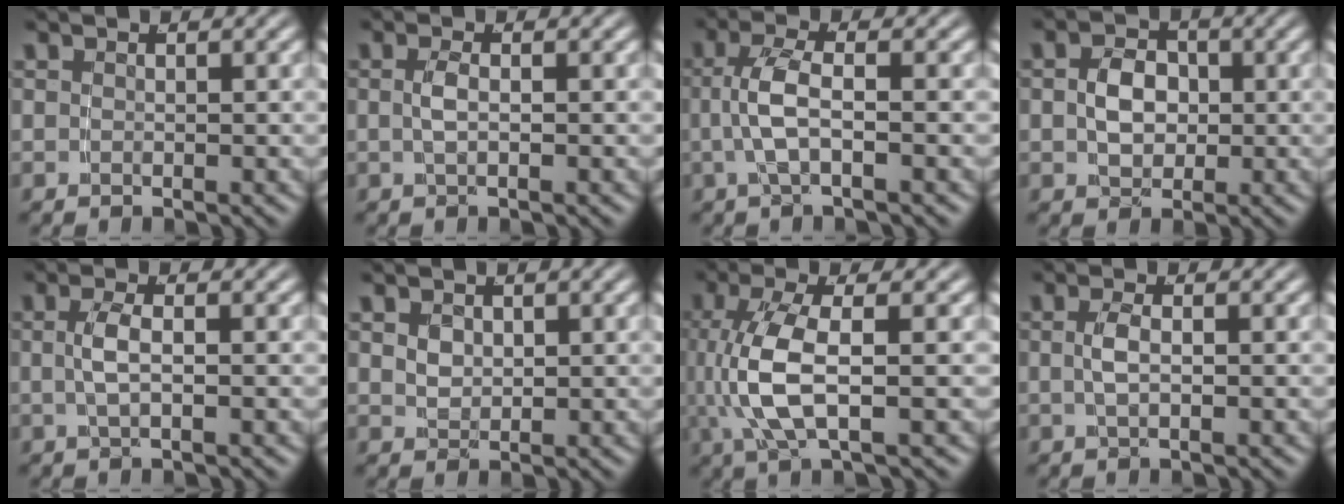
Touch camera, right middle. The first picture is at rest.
{"total": 1.4, "force": [-0.3, -0.1, 1.4], "torque": [-0.031, -0.002, 0.001]}
{"total": 3.3, "force": [-0.3, 0.7, 3.2], "torque": [-0.074, -0.001, -0.001]}
{"total": 2.9, "force": [-0.1, 1.9, 2.2], "torque": [-0.037, -0.011, 0.007]}
{"total": 1.9, "force": [-0.2, -0.1, 1.9], "torque": [-0.042, 0.000, 0.001]}
{"total": 1.3, "force": [0.5, 0.7, 0.9], "torque": [-0.021, -0.009, 0.021]}
{"total": 5.7, "force": [0.0, 1.9, 5.4], "torque": [-0.130, -0.005, 0.010]}
{"total": 1.6, "force": [-0.2, 0.0, 1.6], "torque": [-0.036, -0.001, 0.001]}